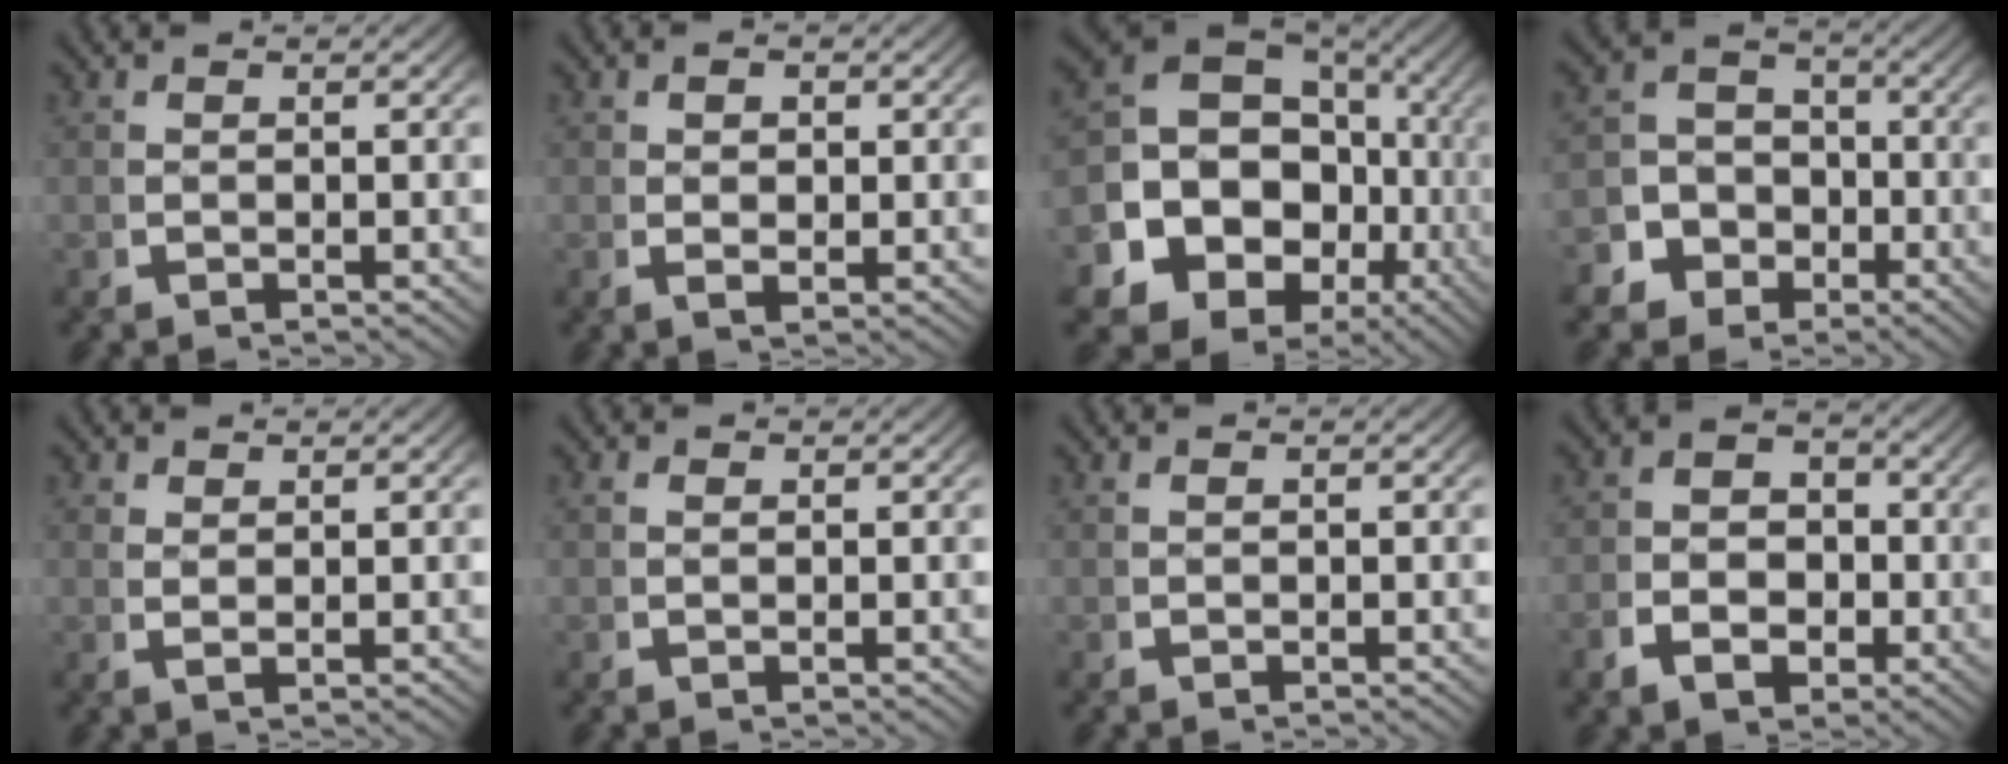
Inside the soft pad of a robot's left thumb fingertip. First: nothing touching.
{"total": 1.7, "force": [0.3, 0.9, 1.4], "torque": [-0.031, -0.010, 0.010]}
{"total": 16.4, "force": [-3.0, 13.0, 9.6], "torque": [-0.202, -0.063, -0.038]}
{"total": 9.3, "force": [-2.7, 8.3, 3.1], "torque": [-0.049, -0.024, -0.055]}
{"total": 1.2, "force": [1.1, -0.1, 0.5], "torque": [-0.013, -0.005, 0.028]}
{"total": 0.6, "force": [0.5, 0.1, 0.4], "torque": [-0.013, -0.003, 0.012]}
{"total": 0.0}
{"total": 5.6, "force": [-0.7, 4.5, 3.3], "torque": [-0.054, -0.014, -0.010]}